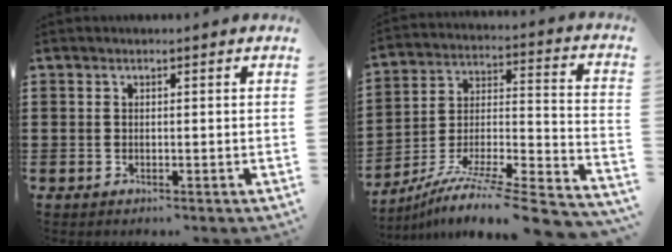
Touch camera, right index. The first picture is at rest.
{"total": 8.4, "force": [-6.8, 0.1, 4.9], "torque": [-0.084, -0.010, -0.141]}